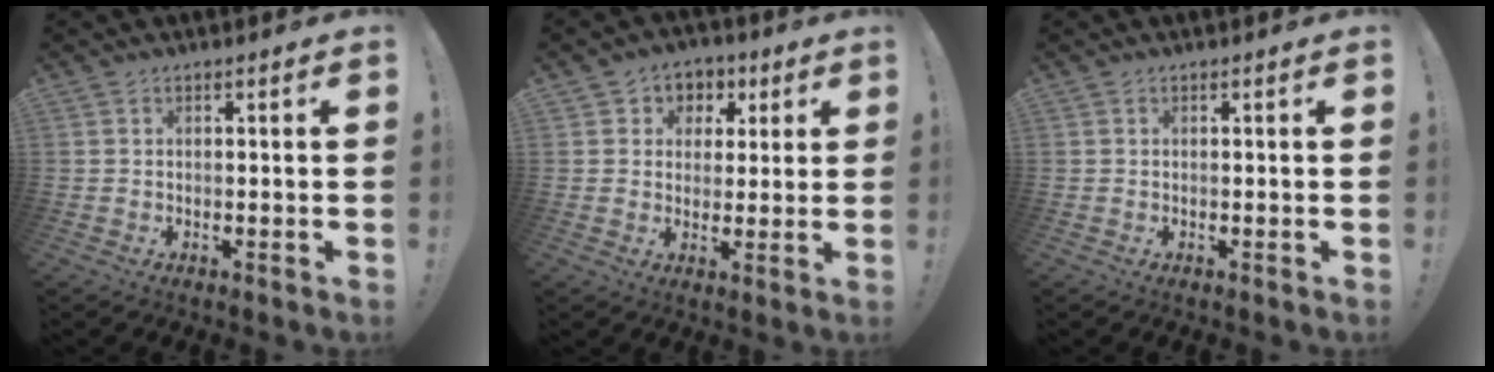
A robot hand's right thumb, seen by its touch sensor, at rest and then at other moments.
{"total": 5.9, "force": [0.5, 5.8, 1.2], "torque": [-0.004, -0.002, 0.012]}
{"total": 0.0}